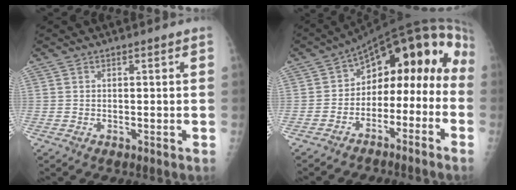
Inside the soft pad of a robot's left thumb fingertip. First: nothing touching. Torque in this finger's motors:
{"motor_torque": [0.68, 0.74, 0.13, 0.04, 0.09]}